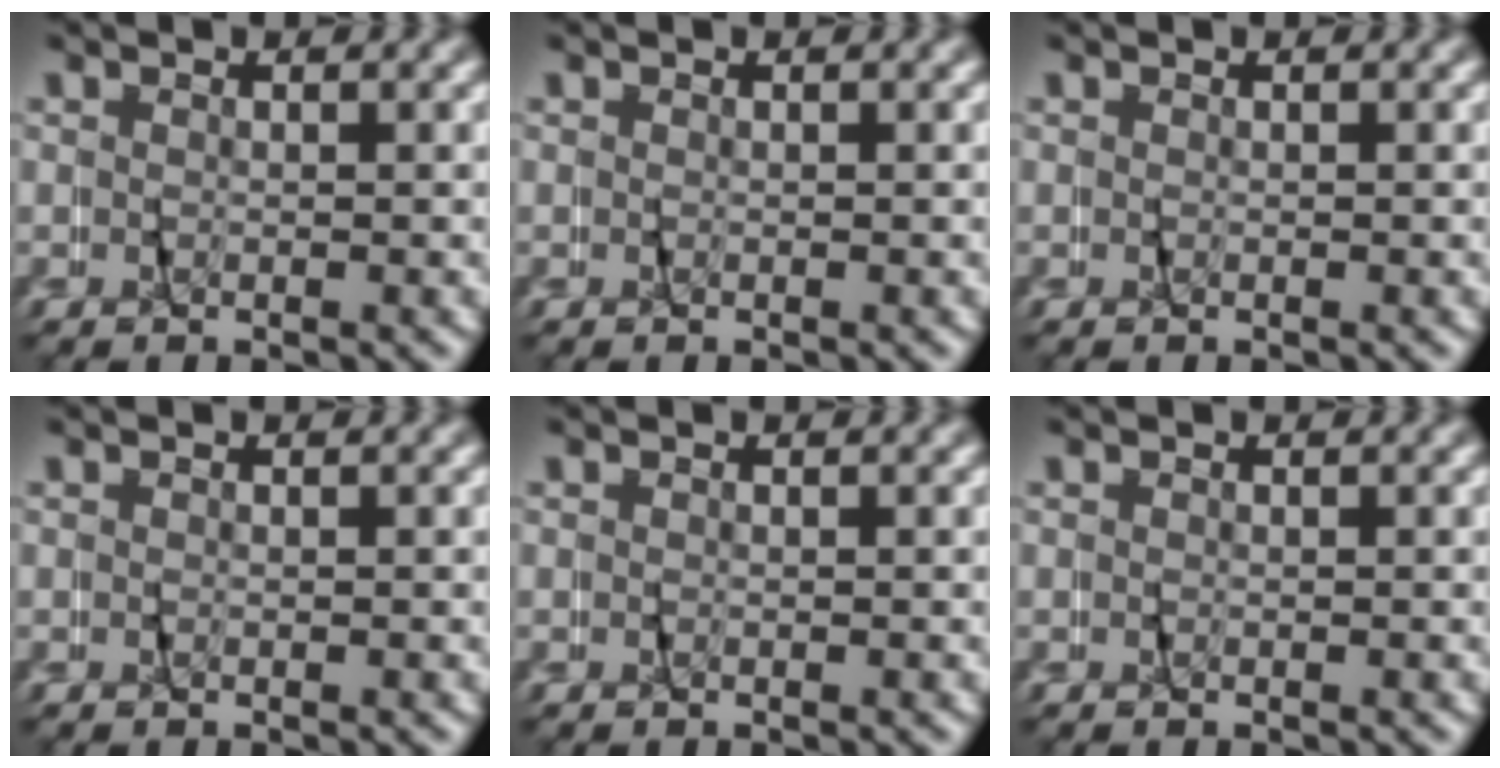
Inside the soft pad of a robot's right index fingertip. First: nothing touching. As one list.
[{"total": 0.0}, {"total": 0.0}, {"total": 0.0}, {"total": 0.0}, {"total": 0.0}]